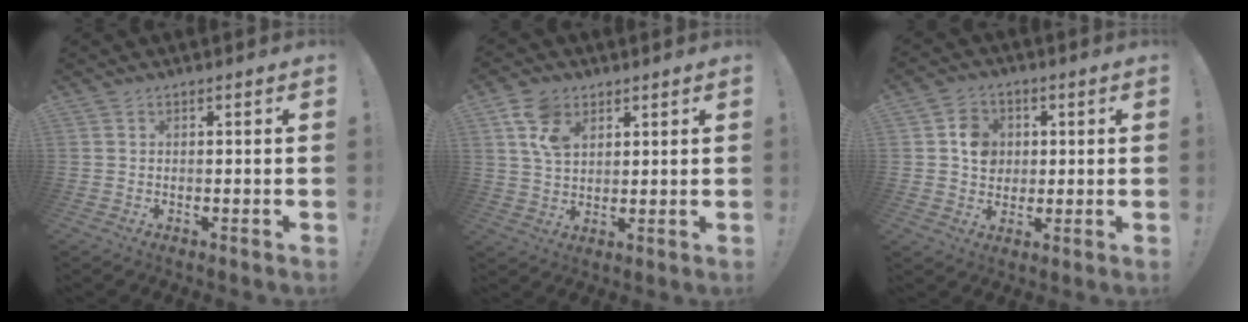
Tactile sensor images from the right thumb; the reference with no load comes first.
{"total": 9.4, "force": [4.6, 6.3, 5.3], "torque": [-0.098, -0.001, 0.092]}
{"total": 8.0, "force": [1.2, 7.1, 3.4], "torque": [-0.036, 0.001, 0.024]}